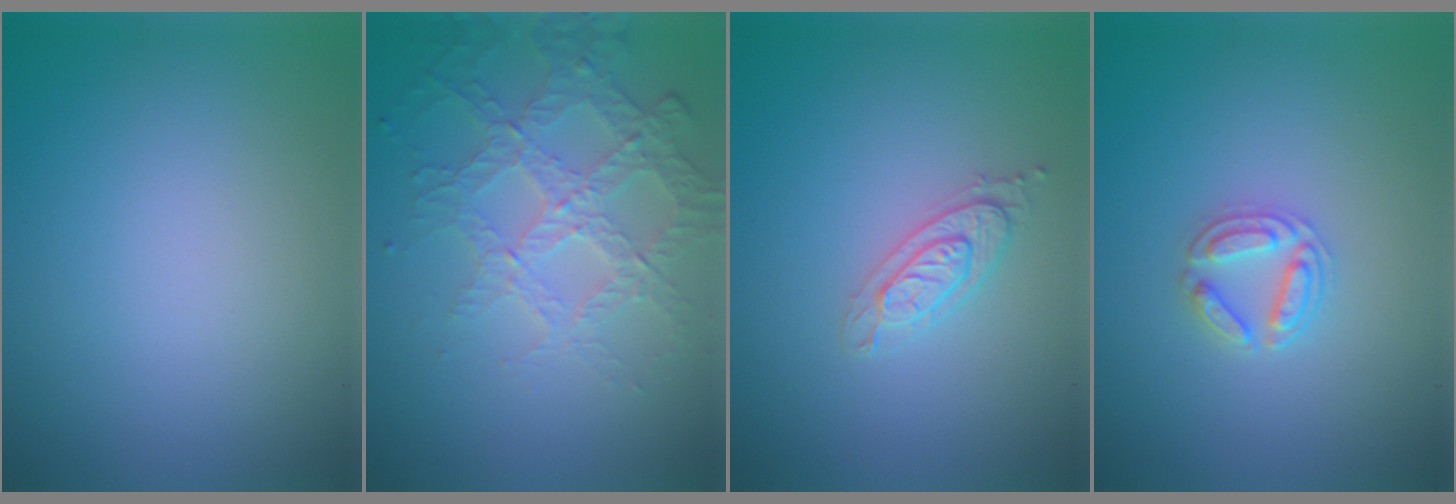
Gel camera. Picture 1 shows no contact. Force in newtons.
{"total": 3.8, "press": 3.5, "slide": 1.3}
{"total": 2.1, "press": 2.1, "slide": 0.4}
{"total": 2.8, "press": 2.7, "slide": 0.5}